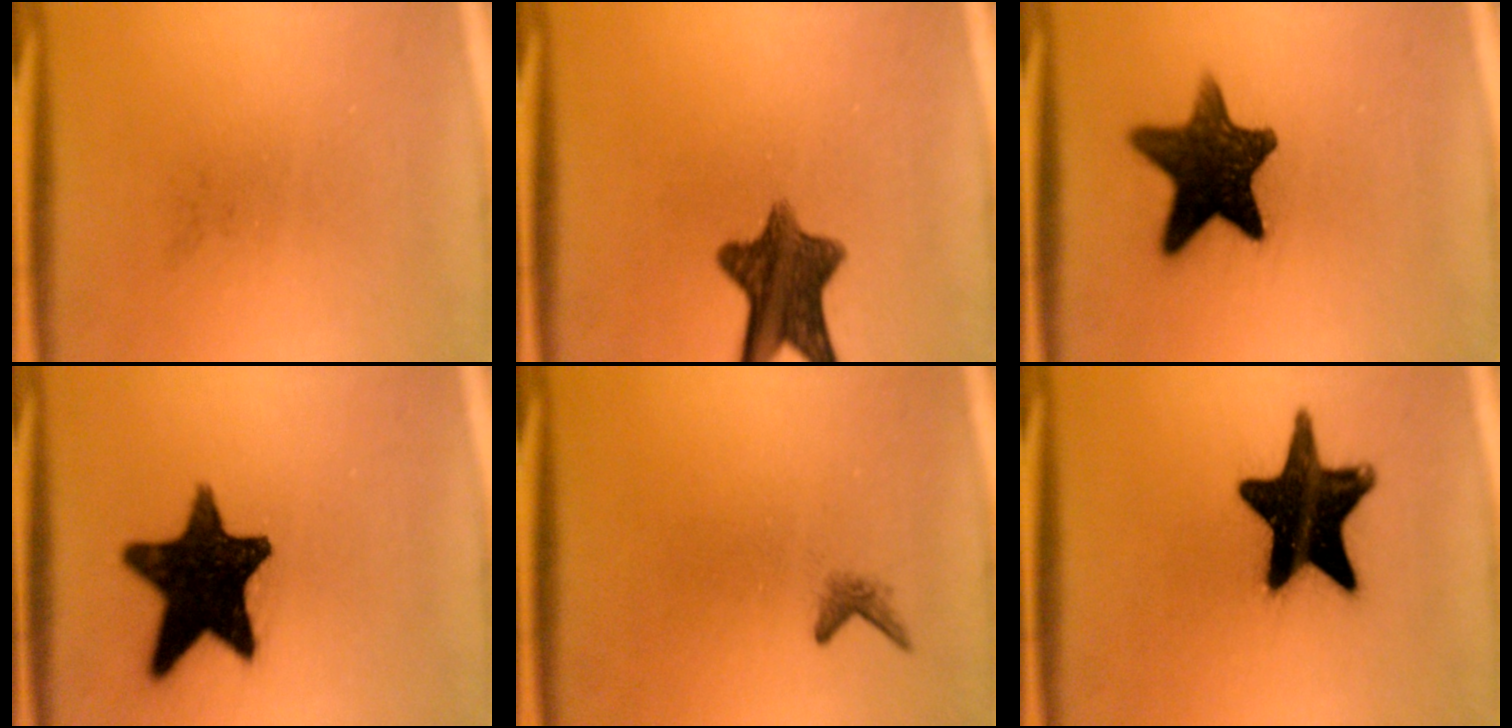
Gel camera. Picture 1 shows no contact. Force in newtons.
{"total": 10.4}
{"total": 13.8}
{"total": 16.5}
{"total": 1.4}
{"total": 18.5}